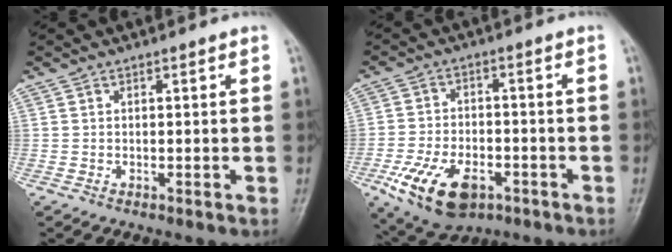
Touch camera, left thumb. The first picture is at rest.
{"total": 13.0, "force": [-5.8, 7.5, 8.8], "torque": [-0.155, 0.013, -0.094]}